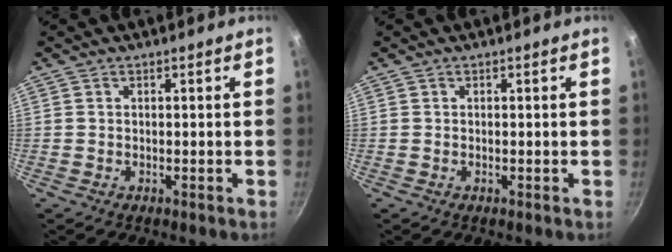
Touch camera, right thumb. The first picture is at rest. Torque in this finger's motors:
{"motor_torque": [-0.49, 0.19, -0.02, 0.21, 0.01]}